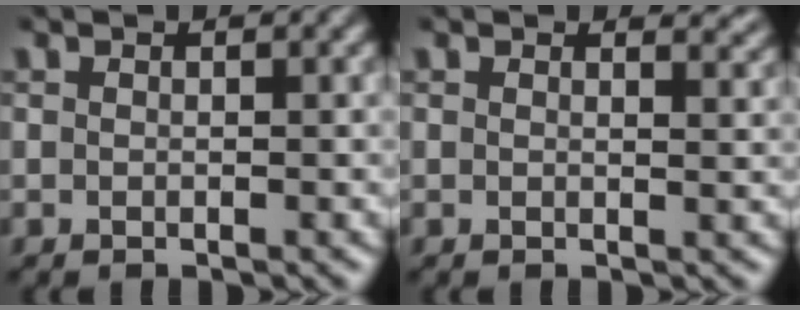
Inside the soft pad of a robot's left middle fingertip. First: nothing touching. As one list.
[{"total": 1.5, "force": [1.5, 0.3, 0.4], "torque": [-0.005, -0.007, 0.017]}]